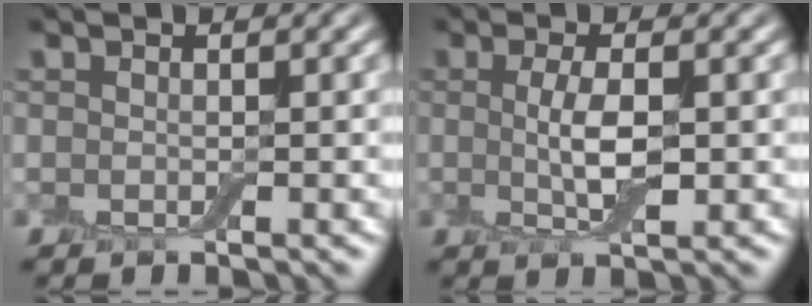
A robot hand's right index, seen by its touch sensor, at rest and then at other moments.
{"total": 3.0, "force": [0.1, 1.0, 2.8], "torque": [-0.060, -0.001, 0.004]}